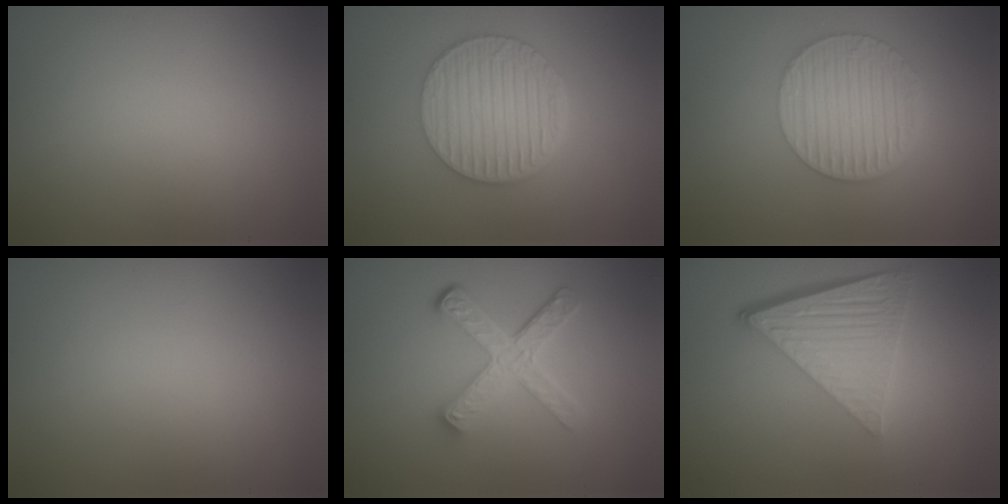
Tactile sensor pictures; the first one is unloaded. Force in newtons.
{"total": 6.5, "press": 4.7, "slide": 4.4}
{"total": 6.4, "press": 4.4, "slide": 4.7}
{"total": 0.0}
{"total": 5.1, "press": 3.6, "slide": 3.5}
{"total": 6.5, "press": 4.4, "slide": 4.8}